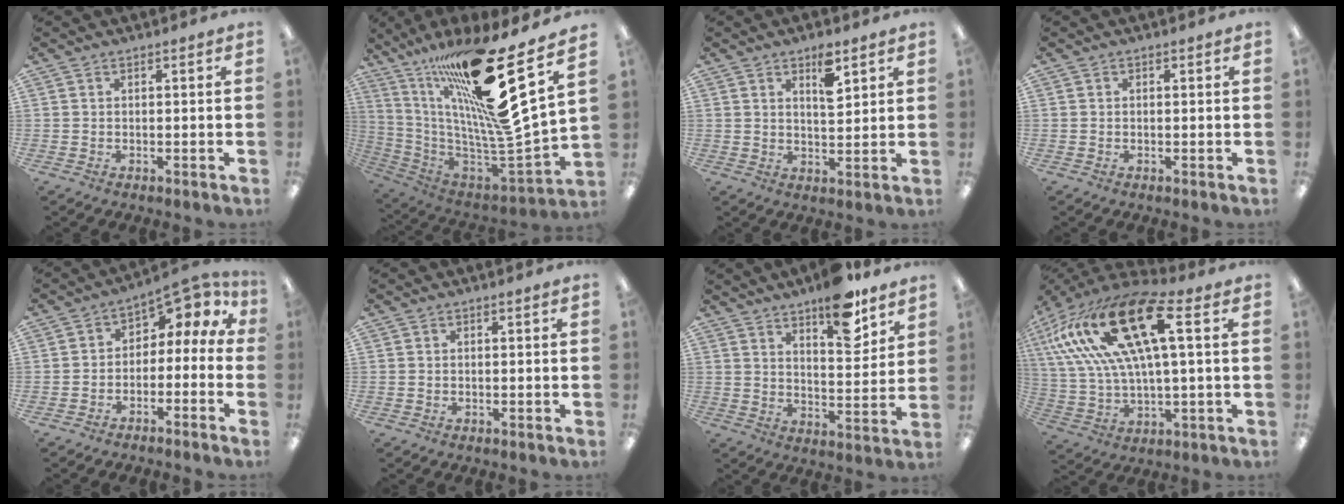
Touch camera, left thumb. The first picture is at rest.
{"total": 26.0, "force": [16.5, 3.4, 19.8], "torque": [-0.357, -0.121, 0.259]}
{"total": 6.9, "force": [3.9, 2.9, 4.9], "torque": [-0.066, -0.016, 0.060]}
{"total": 0.0}
{"total": 4.5, "force": [0.7, 3.7, 2.6], "torque": [-0.040, -0.004, 0.011]}
{"total": 0.0}
{"total": 13.5, "force": [9.8, 5.0, 7.8], "torque": [-0.090, -0.064, 0.164]}
{"total": 23.2, "force": [10.1, 8.9, 19.0], "torque": [-0.385, -0.031, 0.170]}